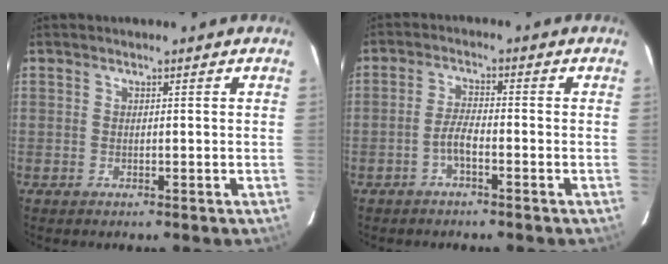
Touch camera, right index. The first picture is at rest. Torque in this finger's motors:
{"motor_torque": [0.65, -0.30, 0.33, 0.07]}